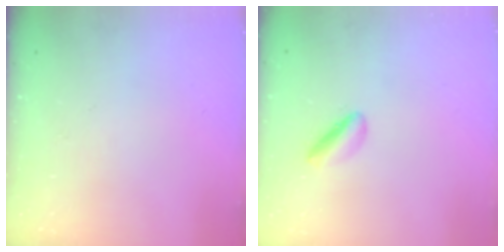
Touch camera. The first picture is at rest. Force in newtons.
{"total": 2.9, "press": 2.9, "slide": 0.5}